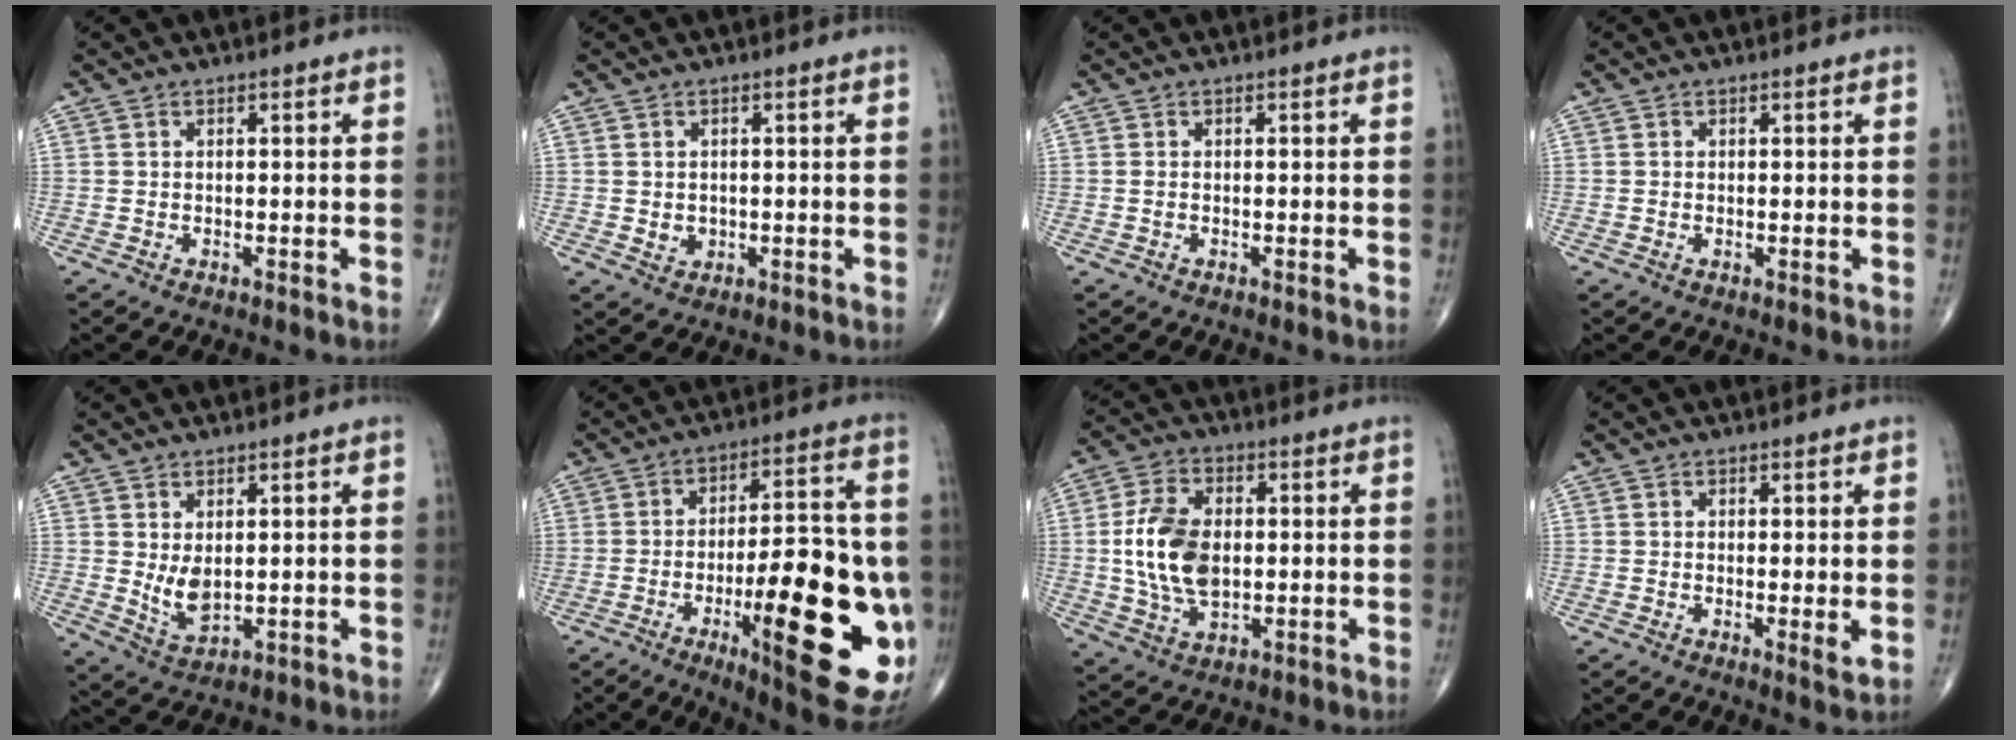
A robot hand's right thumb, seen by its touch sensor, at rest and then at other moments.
{"total": 2.2, "force": [-0.2, 1.9, 1.2], "torque": [-0.012, 0.000, 0.004]}
{"total": 0.7, "force": [0.0, 0.3, 0.6], "torque": [-0.016, 0.004, 0.004]}
{"total": 0.0}
{"total": 5.1, "force": [0.8, 2.8, 4.2], "torque": [-0.068, -0.015, 0.028]}
{"total": 26.1, "force": [-6.4, 7.7, 24.1], "torque": [-0.293, 0.001, -0.077]}
{"total": 12.9, "force": [0.3, 8.0, 10.1], "torque": [-0.185, 0.003, 0.009]}
{"total": 2.3, "force": [0.0, 0.4, 2.3], "torque": [-0.040, -0.011, -0.003]}